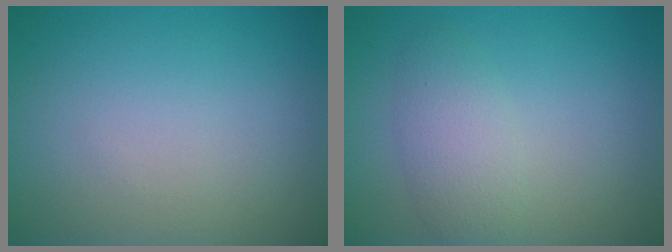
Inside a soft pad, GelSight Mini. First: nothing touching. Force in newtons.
{"total": 2.8, "press": 2.8, "slide": 0.1}